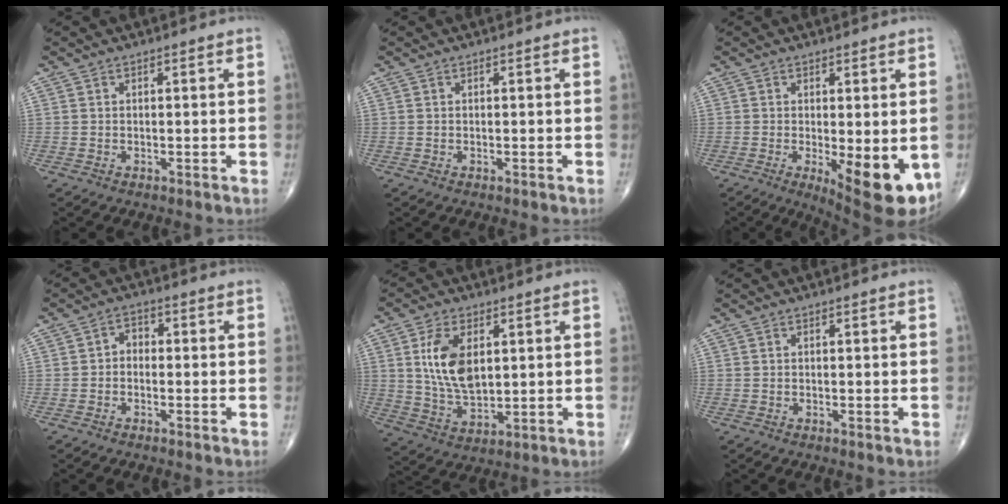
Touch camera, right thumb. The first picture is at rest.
{"total": 0.0}
{"total": 11.7, "force": [-2.9, 4.0, 10.6], "torque": [-0.133, -0.023, -0.028]}
{"total": 2.6, "force": [-0.5, 2.0, 1.6], "torque": [-0.010, 0.016, -0.023]}
{"total": 11.1, "force": [2.6, 6.3, 8.8], "torque": [-0.157, -0.015, 0.056]}
{"total": 0.0}